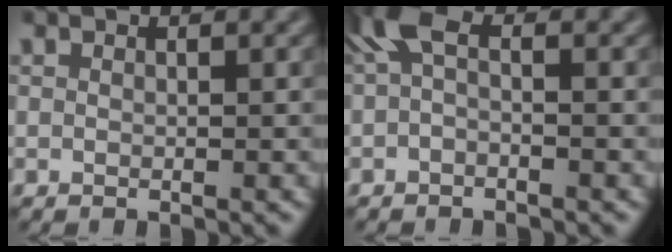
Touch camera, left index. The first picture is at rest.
{"total": 2.7, "force": [0.1, 1.1, 2.5], "torque": [-0.052, 0.010, -0.009]}